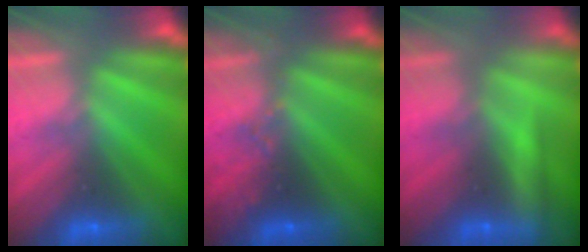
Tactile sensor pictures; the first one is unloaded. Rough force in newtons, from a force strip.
{"total": 2.9}
{"total": 2.1}